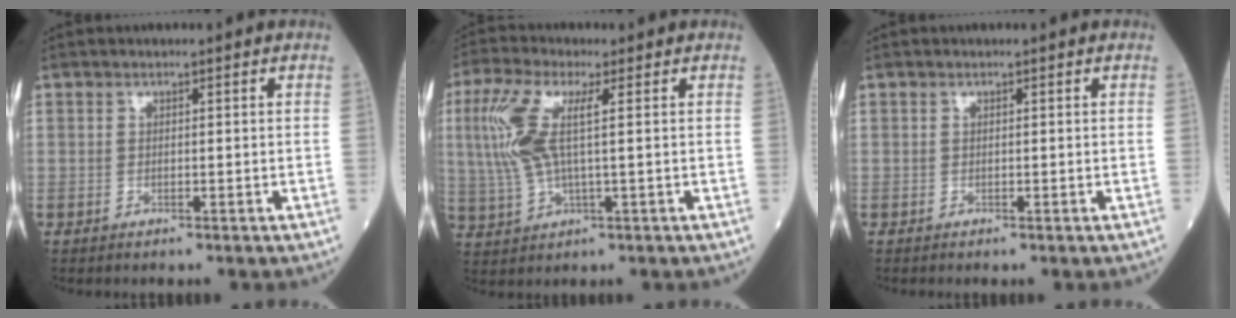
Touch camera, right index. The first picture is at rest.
{"total": 9.0, "force": [1.7, 2.3, 8.5], "torque": [-0.214, 0.013, 0.033]}
{"total": 0.0}